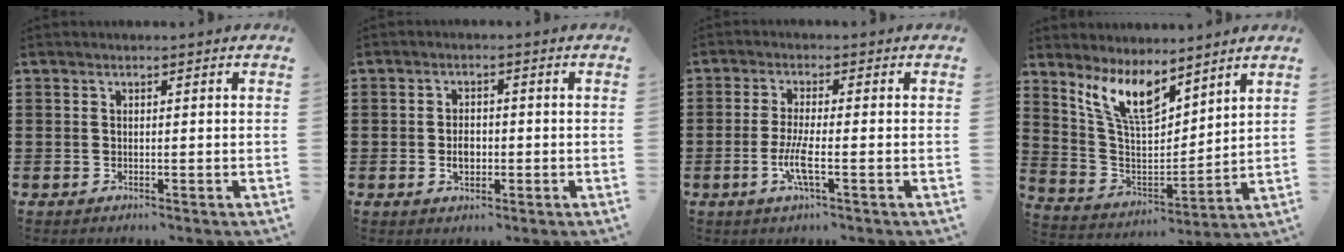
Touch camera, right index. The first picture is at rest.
{"total": 3.0, "force": [-0.6, 1.9, 2.2], "torque": [-0.035, 0.000, -0.013]}
{"total": 5.0, "force": [-1.6, 0.7, 4.7], "torque": [-0.100, -0.010, -0.034]}
{"total": 9.9, "force": [7.3, 3.3, 5.8], "torque": [-0.144, -0.029, 0.135]}